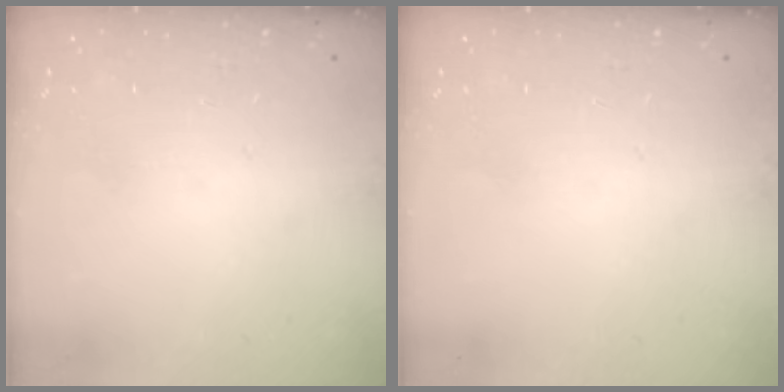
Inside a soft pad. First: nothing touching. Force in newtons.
{"total": 0.0}